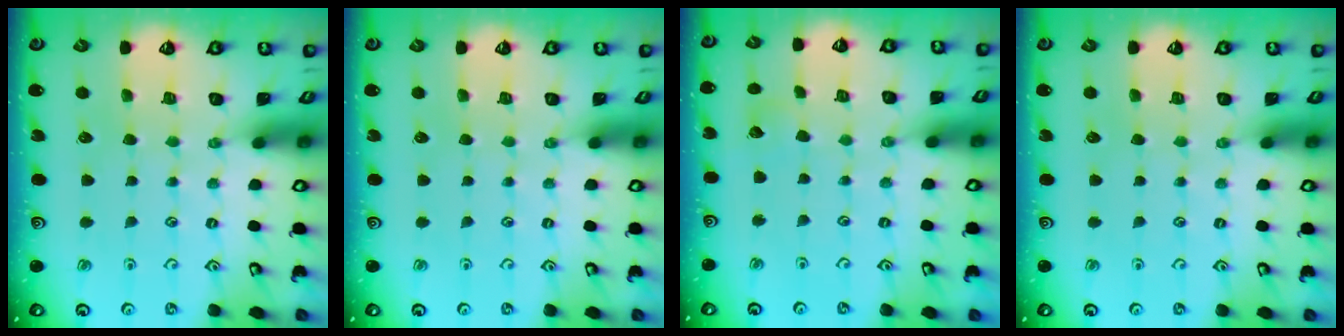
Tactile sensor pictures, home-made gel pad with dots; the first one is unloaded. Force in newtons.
{"total": 0.0}
{"total": 3.0, "press": 3.0, "slide": 0.3}
{"total": 0.0}